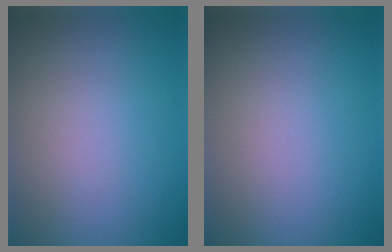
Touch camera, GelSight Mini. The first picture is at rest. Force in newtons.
{"total": 0.0}